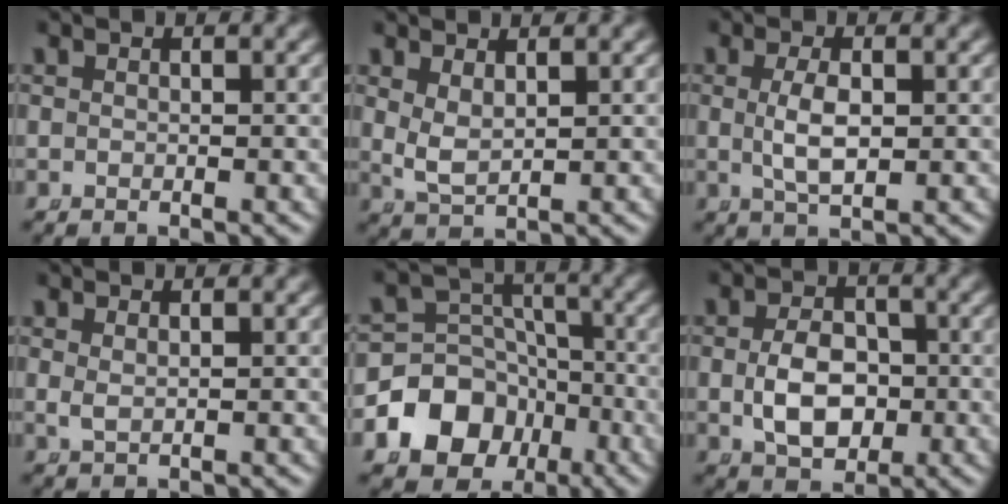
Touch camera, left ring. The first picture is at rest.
{"total": 2.4, "force": [1.1, 1.2, 1.7], "torque": [-0.048, -0.016, 0.032]}
{"total": 2.8, "force": [-0.1, 0.7, 2.7], "torque": [-0.061, -0.011, 0.009]}
{"total": 0.9, "force": [0.6, -0.1, 0.6], "torque": [-0.018, -0.011, 0.022]}
{"total": 13.2, "force": [-5.3, 11.2, 4.4], "torque": [-0.068, -0.050, -0.084]}
{"total": 4.8, "force": [-0.7, 3.3, 3.4], "torque": [-0.055, -0.019, -0.001]}